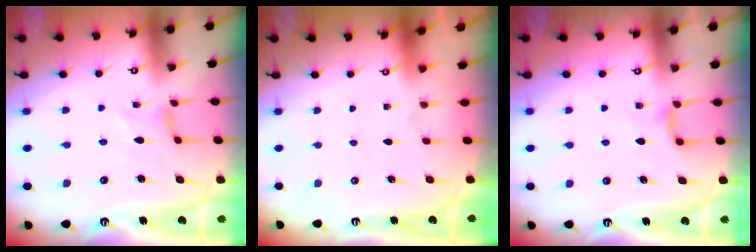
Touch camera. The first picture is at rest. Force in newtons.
{"total": 0.0}
{"total": 4.4, "press": 4.4, "slide": 0.6}